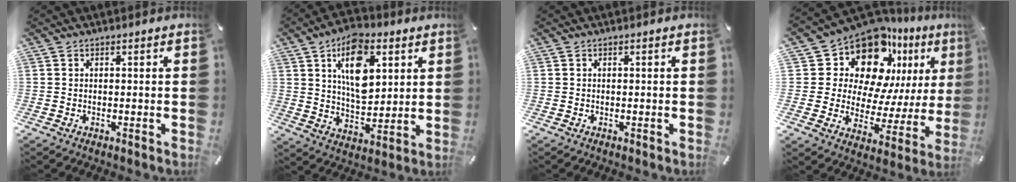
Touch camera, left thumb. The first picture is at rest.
{"total": 14.4, "force": [5.8, 8.6, 10.0], "torque": [-0.163, -0.013, 0.101]}
{"total": 0.0}
{"total": 17.3, "force": [11.9, 10.1, 7.5], "torque": [-0.120, -0.109, 0.207]}